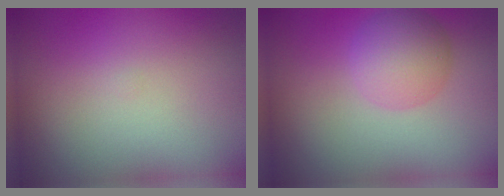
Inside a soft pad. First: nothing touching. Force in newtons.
{"total": 3.9, "press": 3.9, "slide": 0.1}